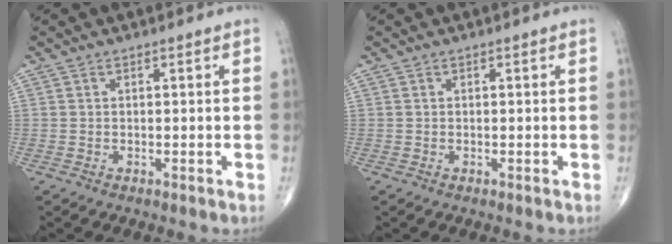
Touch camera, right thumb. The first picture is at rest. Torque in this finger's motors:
{"motor_torque": [0.00, 0.00, 0.07, 0.17, 0.01]}